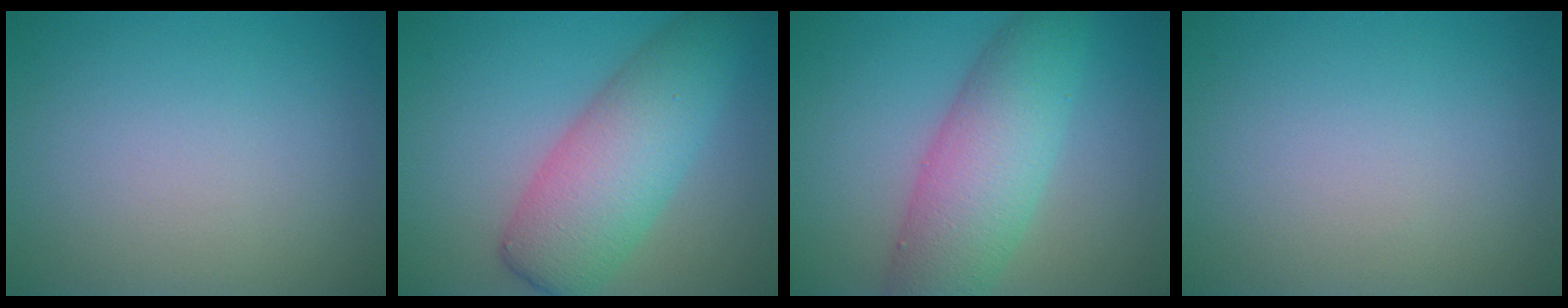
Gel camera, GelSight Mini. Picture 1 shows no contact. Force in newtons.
{"total": 7.6, "press": 7.6, "slide": 0.2}
{"total": 7.3, "press": 7.3, "slide": 0.2}
{"total": 0.0}